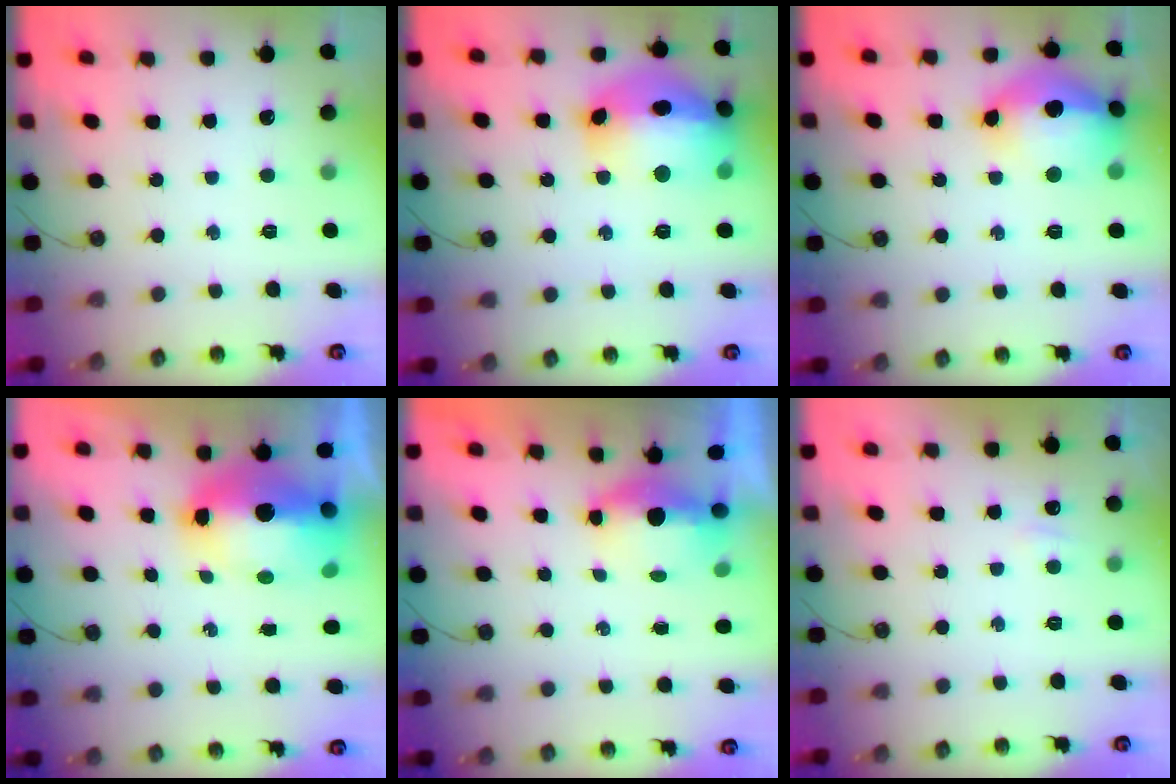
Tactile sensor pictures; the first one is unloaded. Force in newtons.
{"total": 21.2, "press": 21.1, "slide": 2.0}
{"total": 20.0, "press": 18.6, "slide": 7.3}
{"total": 14.7, "press": 14.6, "slide": 1.9}
{"total": 4.7, "press": 4.5, "slide": 1.2}
{"total": 3.2, "press": 3.2, "slide": 0.5}